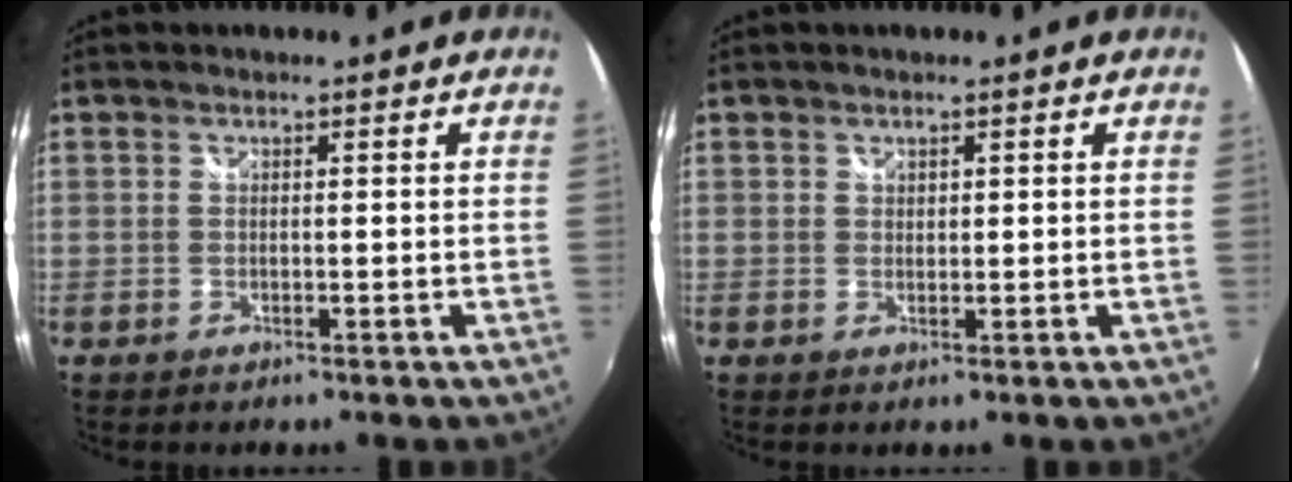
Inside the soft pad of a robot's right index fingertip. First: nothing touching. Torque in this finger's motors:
{"motor_torque": [0.59, 0.48, 0.07, 0.00]}